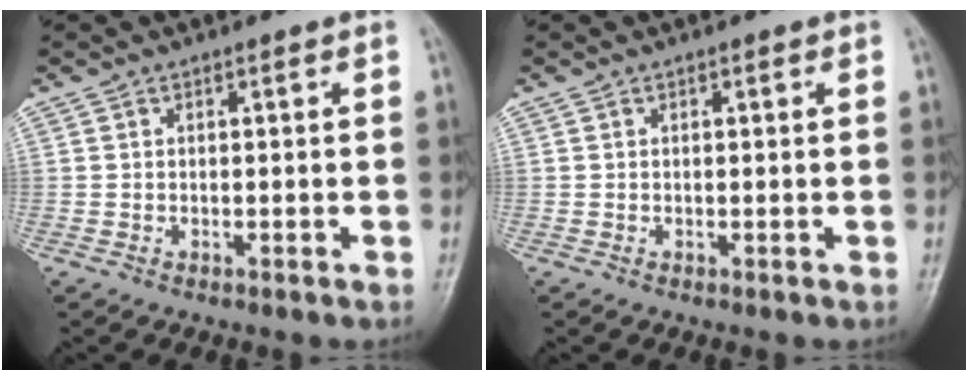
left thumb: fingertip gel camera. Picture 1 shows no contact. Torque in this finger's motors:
{"motor_torque": [-0.47, 0.13, -0.57, -0.16, 0.01]}